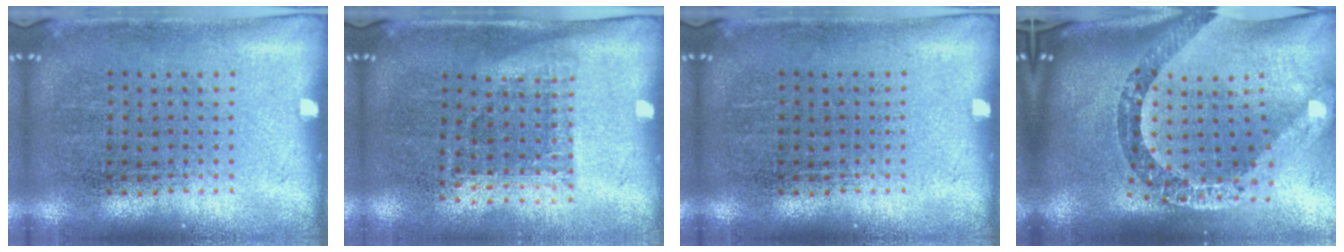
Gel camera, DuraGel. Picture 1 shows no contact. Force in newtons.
{"total": 1.1, "press": 0.9, "slide": 0.7}
{"total": 0.0}
{"total": 3.6, "press": 2.5, "slide": 2.6}